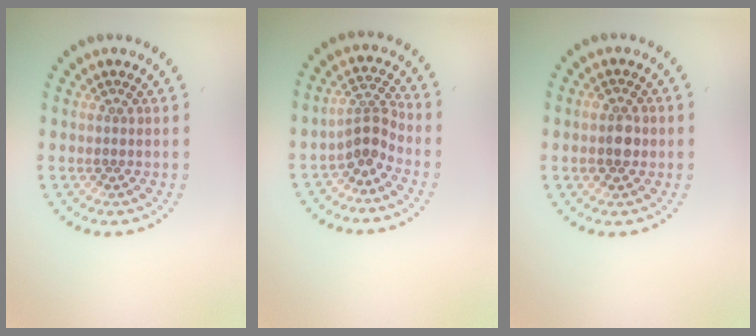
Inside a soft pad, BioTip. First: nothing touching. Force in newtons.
{"total": 2.6, "press": 1.8, "slide": 1.8}
{"total": 2.5, "press": 2.4, "slide": 0.3}